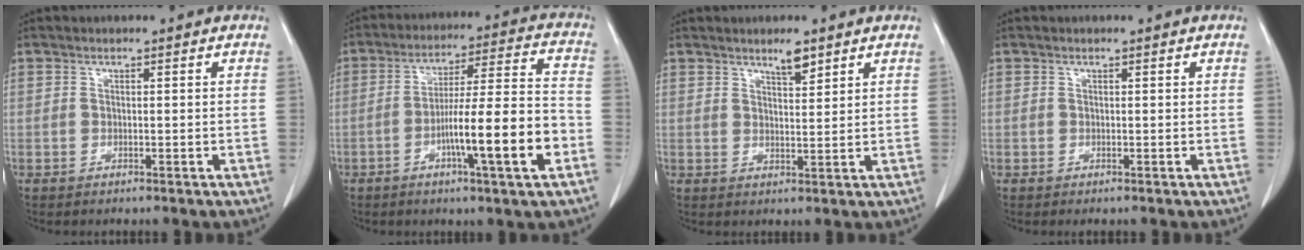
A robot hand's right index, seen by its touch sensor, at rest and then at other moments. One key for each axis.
{"total": 14.6, "fx": -4.9, "fy": 0.3, "fz": 13.8, "tx": -0.223, "ty": 0.006, "tz": -0.079}
{"total": 3.1, "fx": 2.4, "fy": 0.4, "fz": 1.8, "tx": -0.035, "ty": -0.002, "tz": 0.042}
{"total": 0.0}